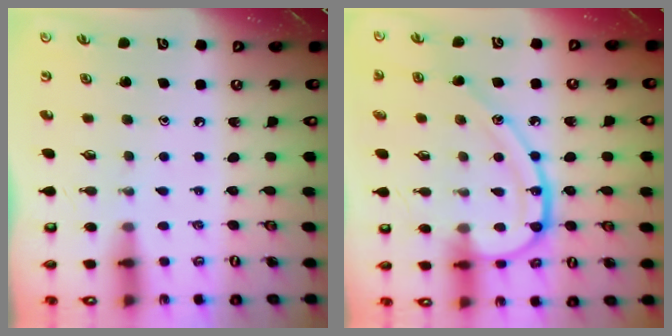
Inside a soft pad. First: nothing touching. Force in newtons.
{"total": 15.8, "press": 15.8, "slide": 1.1}